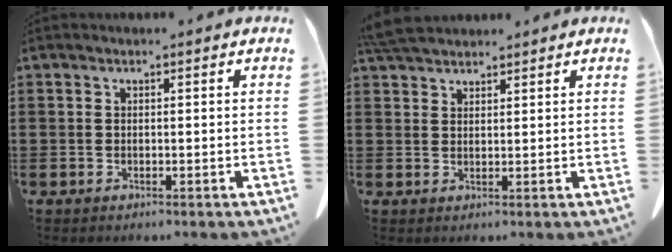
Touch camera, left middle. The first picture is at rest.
{"total": 4.0, "force": [3.7, 0.8, 1.3], "torque": [-0.035, -0.004, 0.072]}